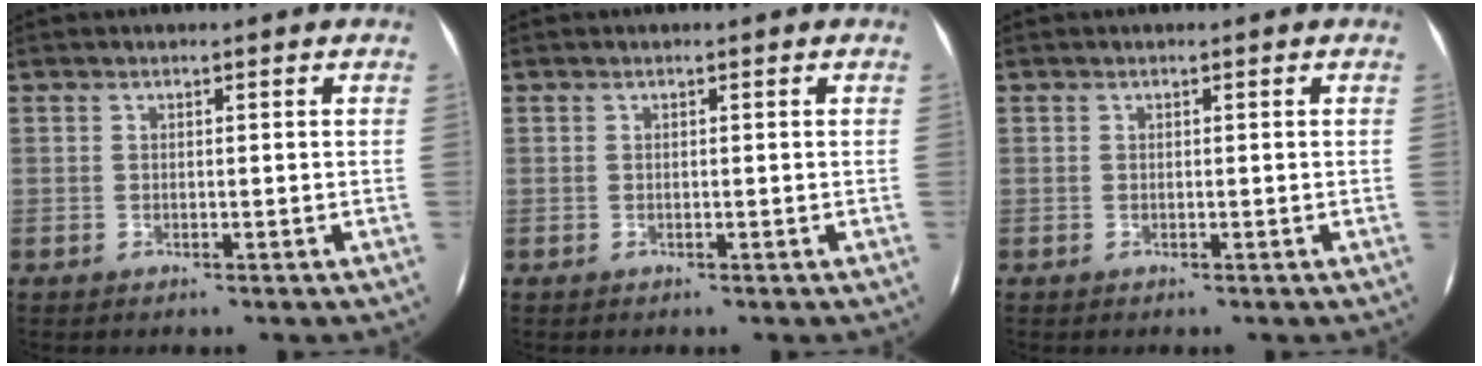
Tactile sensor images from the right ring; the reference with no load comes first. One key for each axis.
{"total": 0.0}
{"total": 0.0}